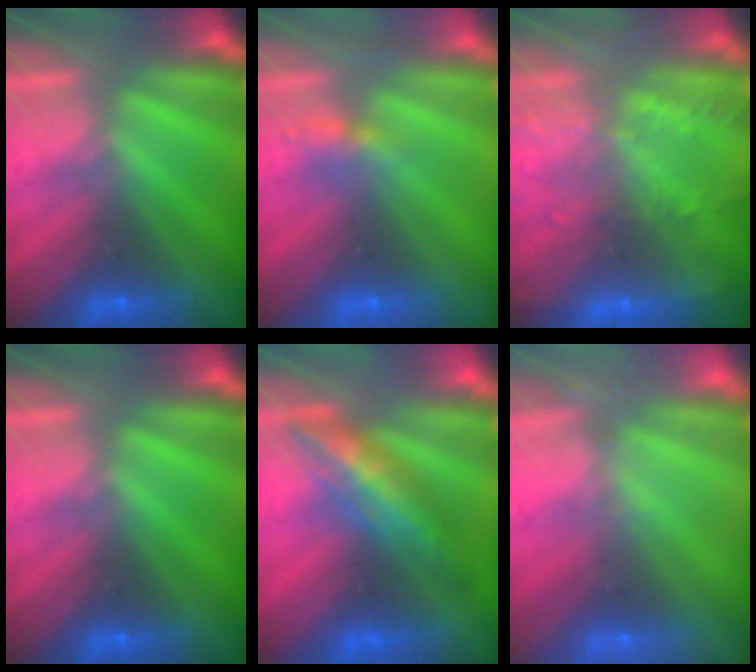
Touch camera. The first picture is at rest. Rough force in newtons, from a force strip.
{"total": 2.2}
{"total": 5.7}
{"total": 0.0}
{"total": 2.9}
{"total": 2.4}